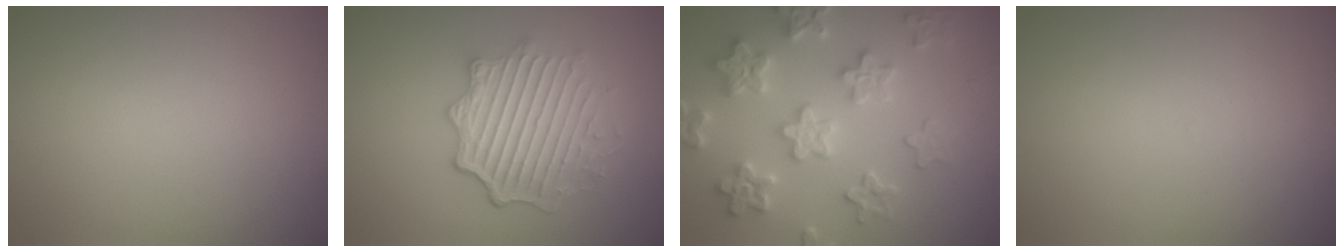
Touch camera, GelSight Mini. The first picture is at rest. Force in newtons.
{"total": 5.4, "press": 4.3, "slide": 3.3}
{"total": 6.1, "press": 6.0, "slide": 1.1}
{"total": 0.0}